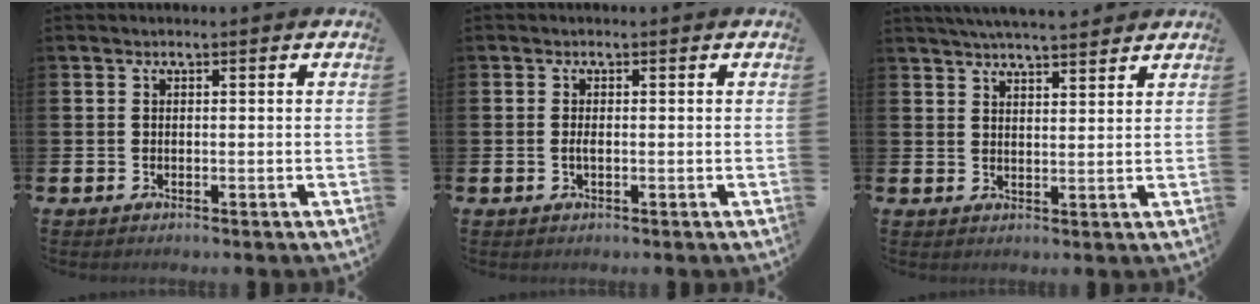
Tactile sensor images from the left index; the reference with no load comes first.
{"total": 0.9, "force": [-0.1, 0.3, 0.9], "torque": [-0.019, 0.001, -0.002]}
{"total": 4.8, "force": [4.7, 0.1, 0.9], "torque": [-0.023, -0.019, 0.086]}